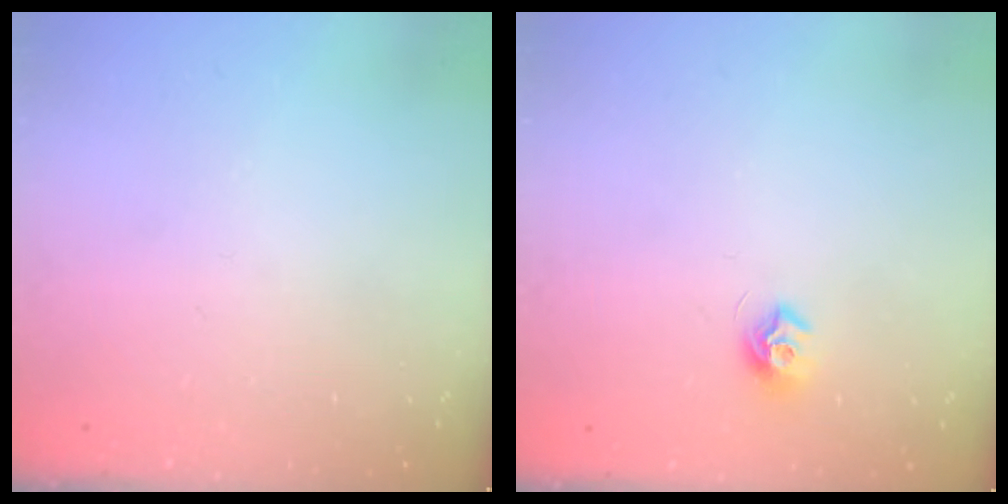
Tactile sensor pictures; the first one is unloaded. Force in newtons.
{"total": 6.7, "press": 6.6, "slide": 0.6}